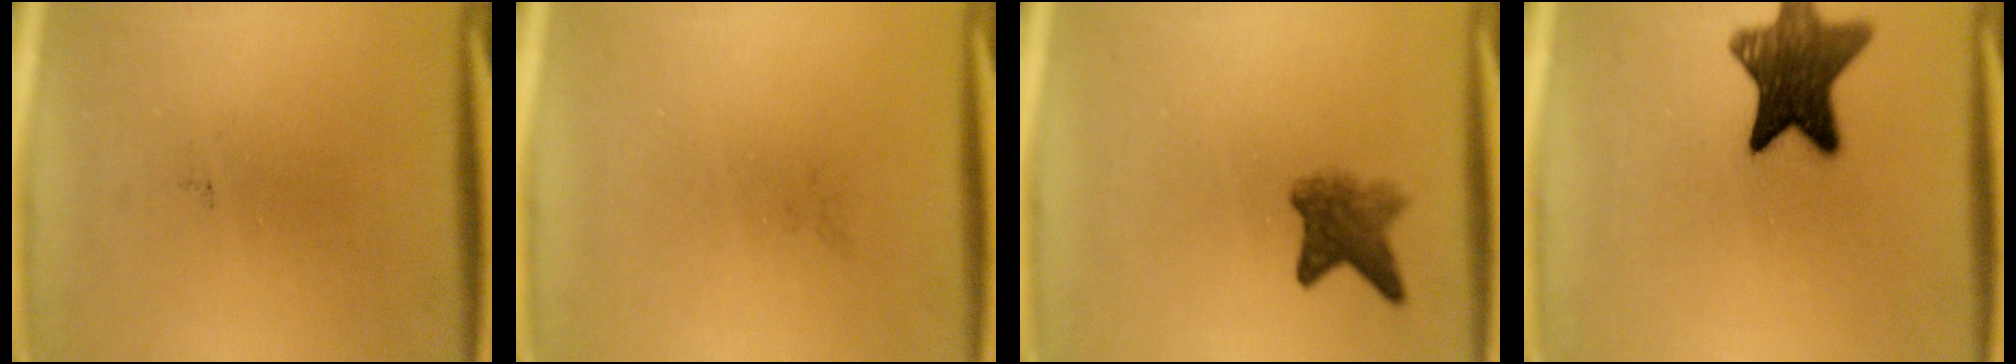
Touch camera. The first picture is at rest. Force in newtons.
{"total": 0.0}
{"total": 4.3}
{"total": 11.8}